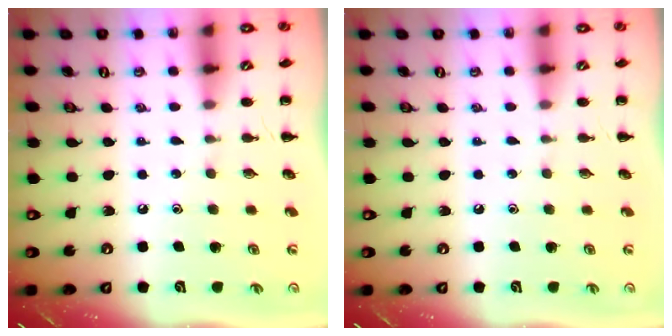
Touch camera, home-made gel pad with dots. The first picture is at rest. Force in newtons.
{"total": 0.0}